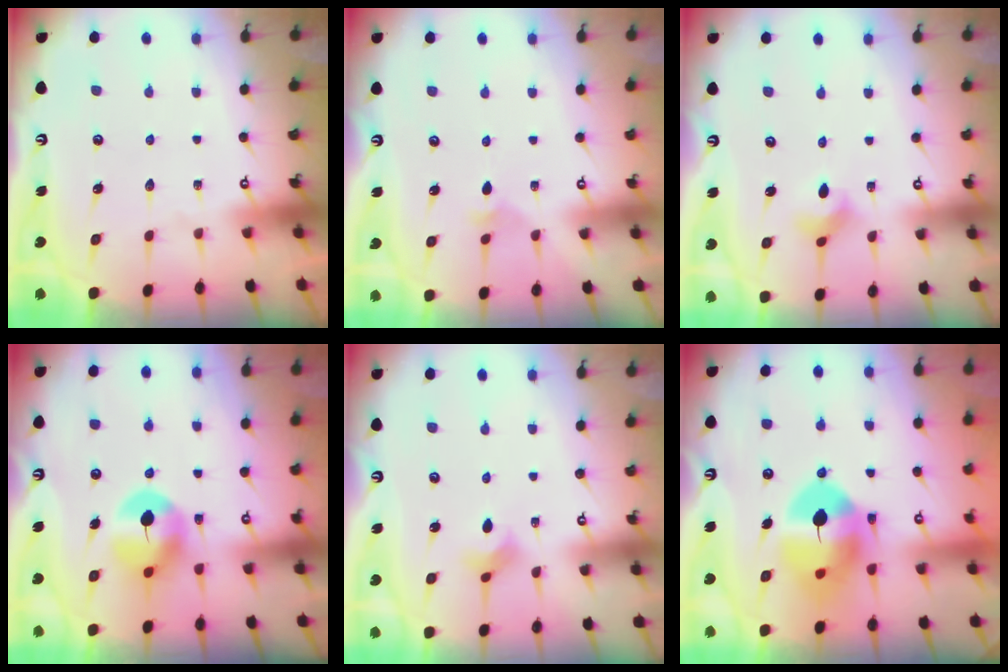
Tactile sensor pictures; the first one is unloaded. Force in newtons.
{"total": 2.3, "press": 2.3, "slide": 0.6}
{"total": 4.3, "press": 4.2, "slide": 0.9}
{"total": 7.5, "press": 7.4, "slide": 0.4}
{"total": 2.6, "press": 2.6, "slide": 0.5}
{"total": 12.3, "press": 12.1, "slide": 1.8}